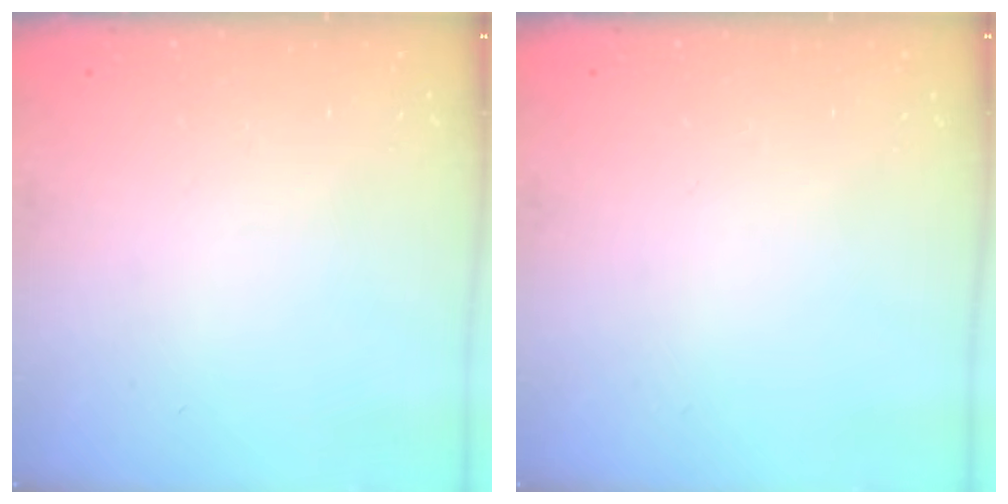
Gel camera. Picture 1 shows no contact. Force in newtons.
{"total": 0.0}